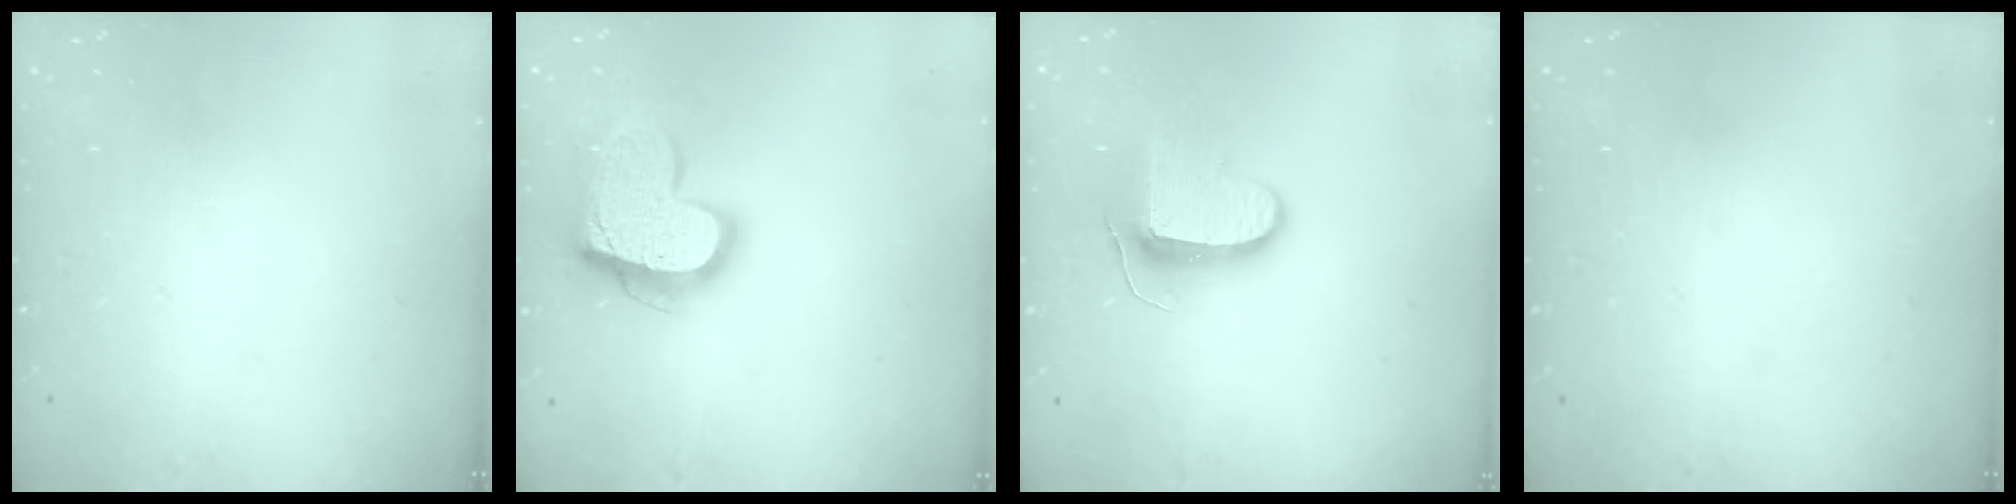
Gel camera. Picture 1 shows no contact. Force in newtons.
{"total": 17.0, "press": 16.9, "slide": 1.4}
{"total": 8.9, "press": 8.9, "slide": 0.8}
{"total": 0.0}